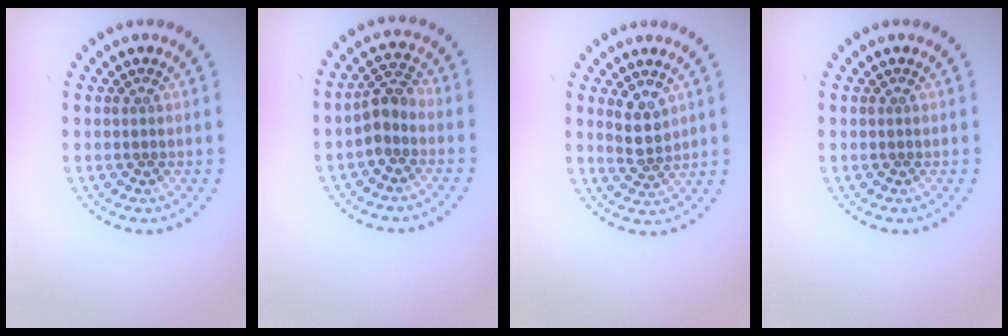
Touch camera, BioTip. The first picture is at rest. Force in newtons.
{"total": 2.4, "press": 2.1, "slide": 1.1}
{"total": 2.4, "press": 2.2, "slide": 1.1}
{"total": 0.0}